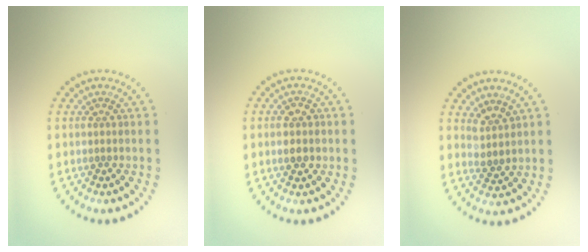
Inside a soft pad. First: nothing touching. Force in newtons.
{"total": 2.7, "press": 2.7, "slide": 0.2}
{"total": 1.8, "press": 1.4, "slide": 1.2}